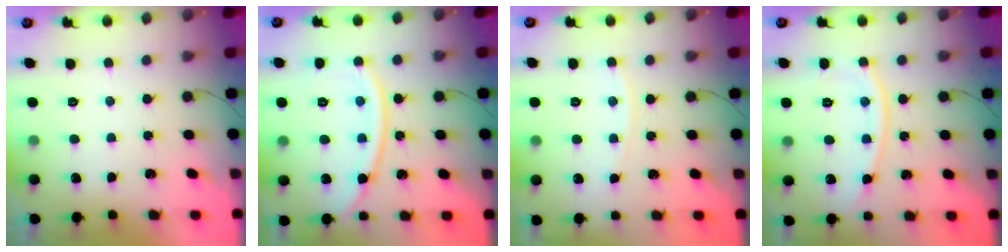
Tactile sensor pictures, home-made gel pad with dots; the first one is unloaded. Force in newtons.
{"total": 12.5, "press": 12.4, "slide": 1.6}
{"total": 4.5, "press": 4.4, "slide": 0.5}
{"total": 10.6, "press": 10.5, "slide": 1.2}